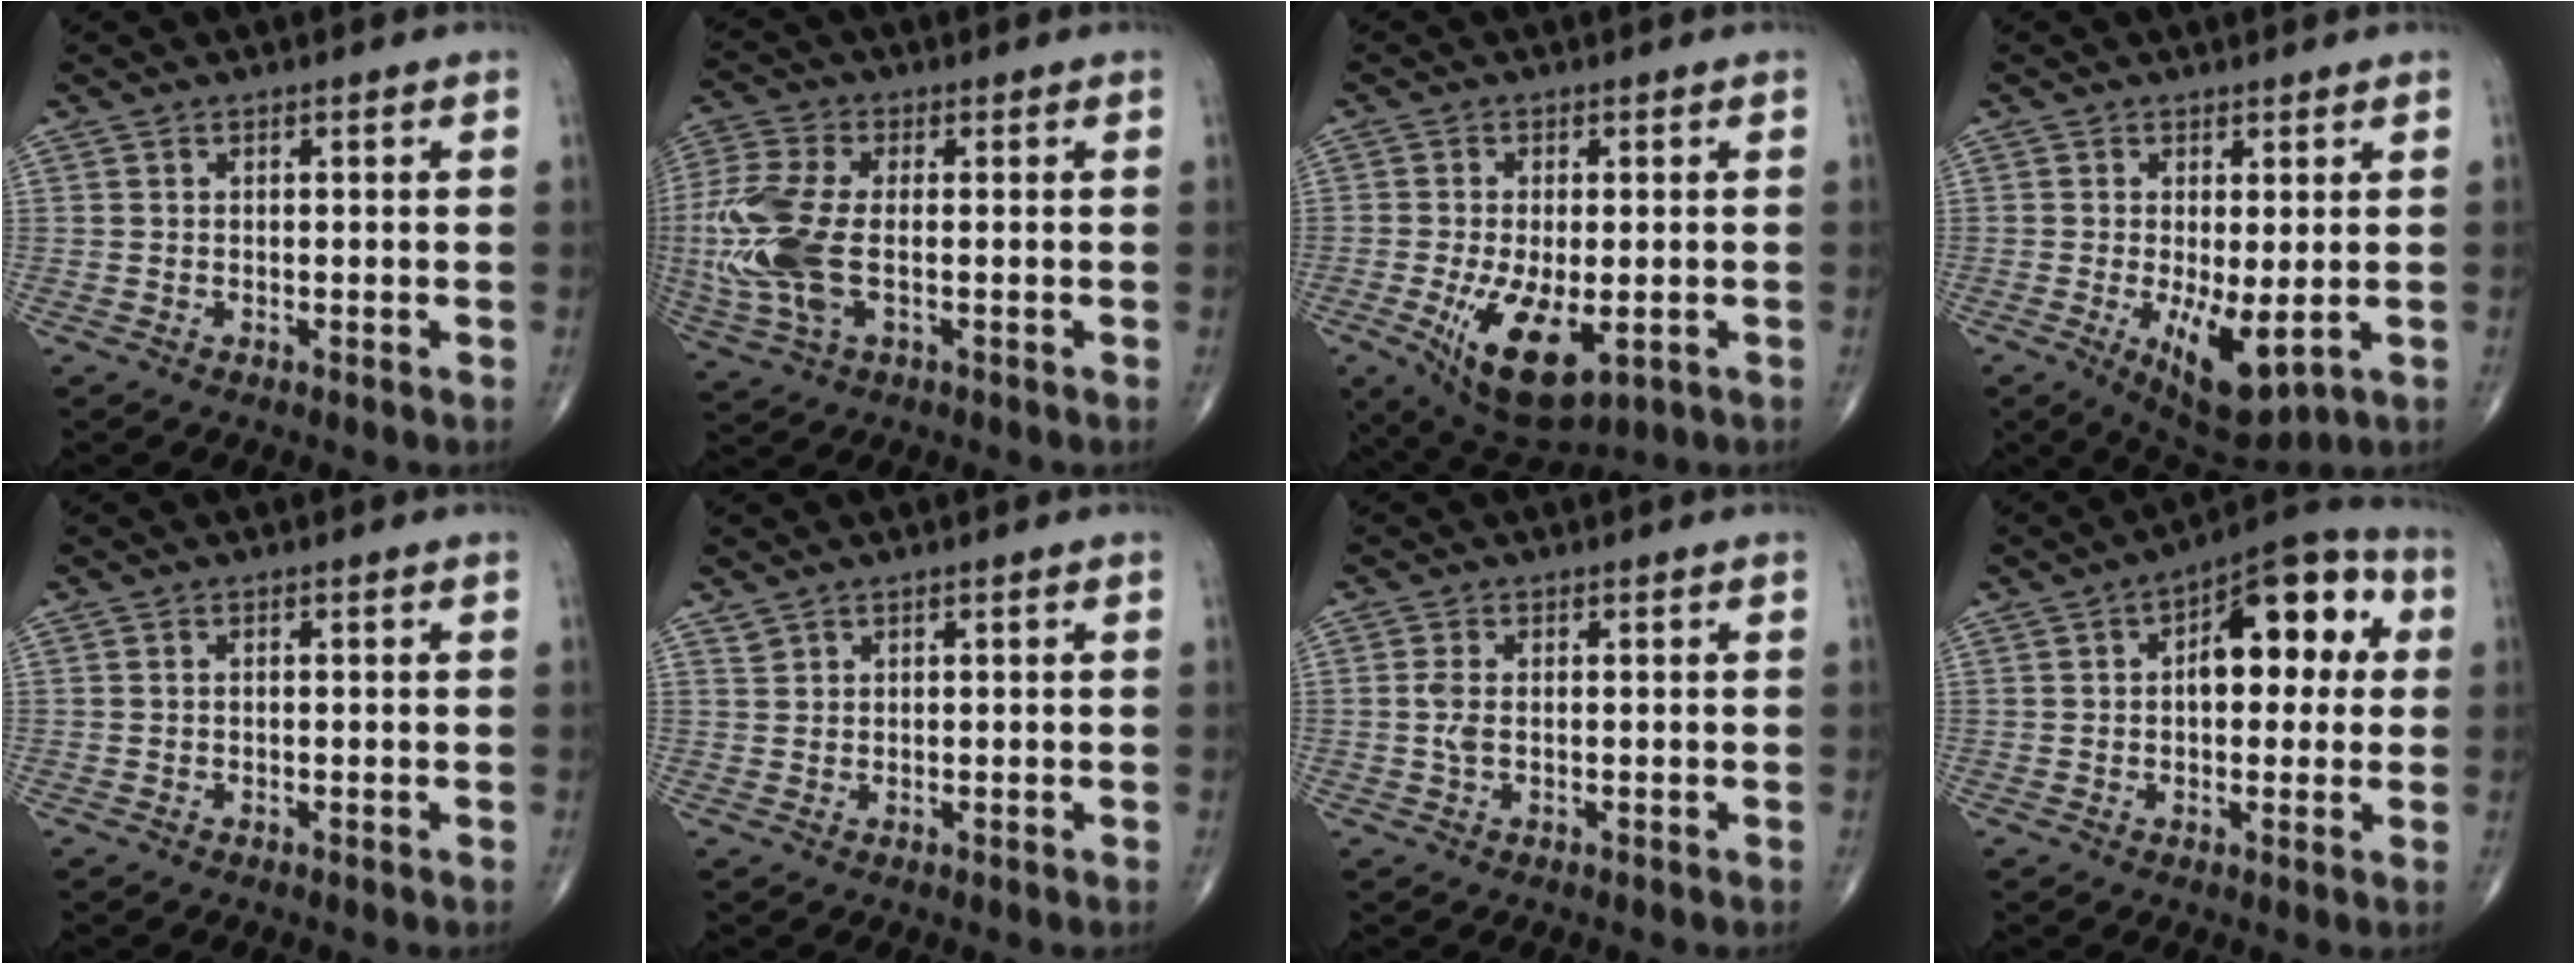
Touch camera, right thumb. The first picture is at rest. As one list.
[{"total": 14.2, "force": [-1.4, 7.2, 12.1], "torque": [-0.308, -0.001, -0.023]}, {"total": 12.0, "force": [-3.6, 5.3, 10.2], "torque": [-0.176, -0.019, -0.044]}, {"total": 8.7, "force": [-1.7, 3.2, 7.9], "torque": [-0.125, -0.024, -0.014]}, {"total": 0.0}, {"total": 0.9, "force": [0.8, 0.4, 0.1], "torque": [0.005, -0.002, 0.016]}, {"total": 2.1, "force": [0.0, 0.9, 1.8], "torque": [-0.050, -0.002, -0.002]}, {"total": 14.6, "force": [2.8, 7.3, 12.3], "torque": [-0.135, 0.028, 0.033]}]